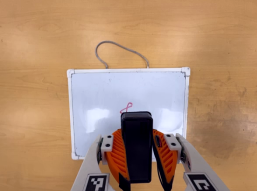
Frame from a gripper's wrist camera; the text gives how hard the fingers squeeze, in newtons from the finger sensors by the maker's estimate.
{"total": 7.6, "left": 6.2, "right": 9.0}